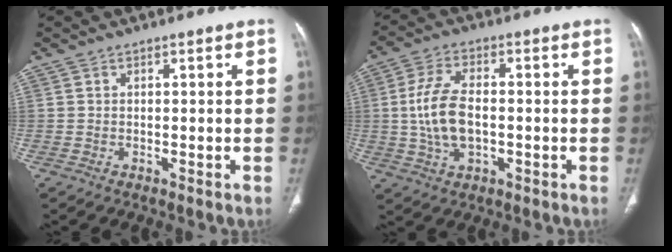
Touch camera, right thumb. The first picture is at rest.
{"total": 10.1, "force": [-0.5, 5.4, 8.5], "torque": [-0.174, 0.010, -0.008]}